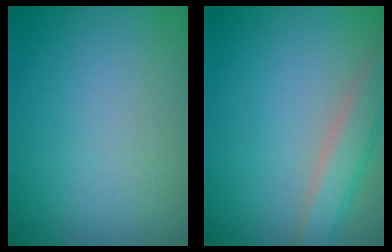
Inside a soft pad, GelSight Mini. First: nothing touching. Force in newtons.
{"total": 4.1, "press": 4.1, "slide": 0.2}